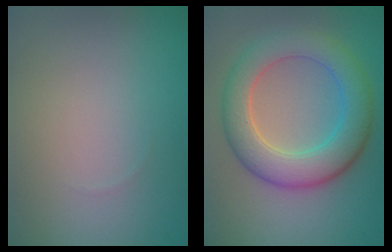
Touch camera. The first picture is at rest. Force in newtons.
{"total": 6.6, "press": 6.6, "slide": 0.3}